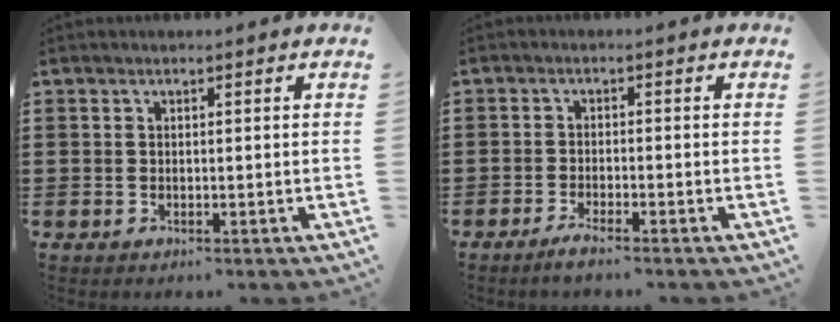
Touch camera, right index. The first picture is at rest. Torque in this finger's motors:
{"motor_torque": [0.72, -0.51, -0.04, 0.00]}